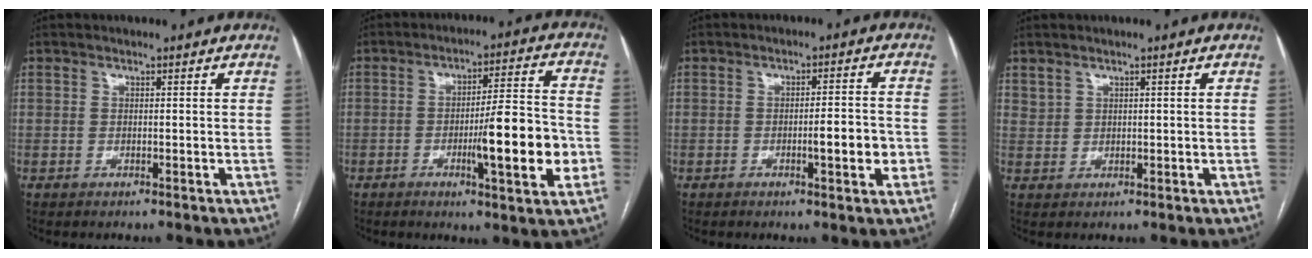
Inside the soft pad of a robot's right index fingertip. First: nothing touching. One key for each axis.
{"total": 12.9, "fx": -3.4, "fy": 1.1, "fz": 12.4, "tx": -0.185, "ty": -0.001, "tz": -0.051}
{"total": 5.4, "fx": -1.5, "fy": 0.8, "fz": 5.1, "tx": -0.072, "ty": 0.002, "tz": -0.018}
{"total": 1.6, "fx": 1.3, "fy": 0.8, "fz": 0.4, "tx": -0.006, "ty": 0.005, "tz": 0.030}